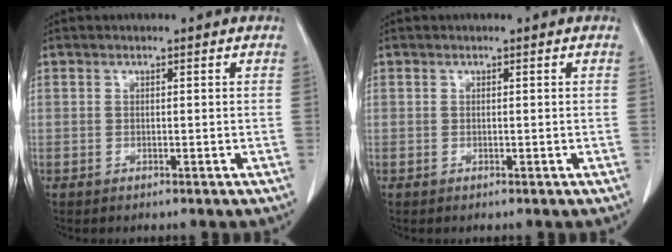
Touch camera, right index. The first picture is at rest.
{"total": 0.0}